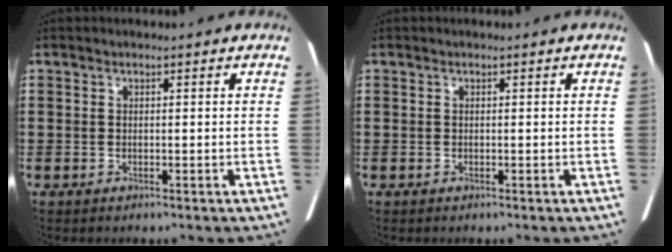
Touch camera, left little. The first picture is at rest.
{"total": 0.0}